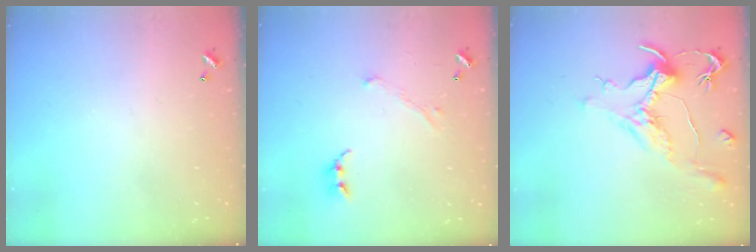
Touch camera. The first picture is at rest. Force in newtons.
{"total": 1.7, "press": 1.6, "slide": 0.5}
{"total": 1.3, "press": 1.1, "slide": 0.7}